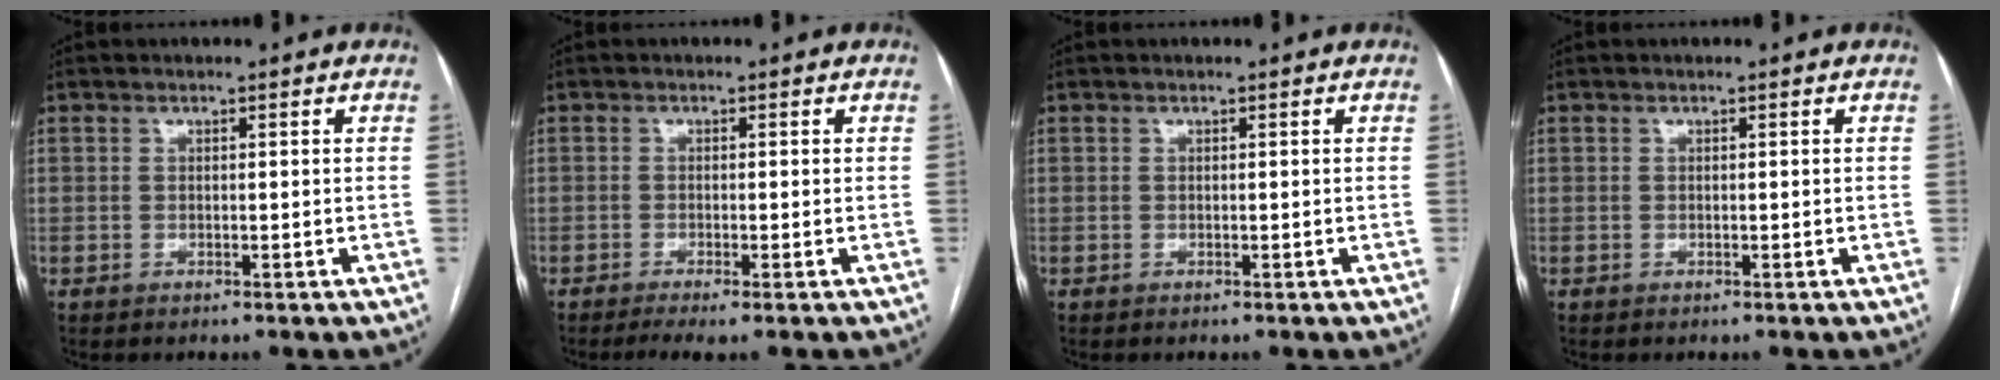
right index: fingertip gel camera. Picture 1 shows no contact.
{"total": 2.8, "force": [-1.9, 0.0, 2.1], "torque": [-0.037, -0.007, -0.034]}
{"total": 0.0}
{"total": 0.0}